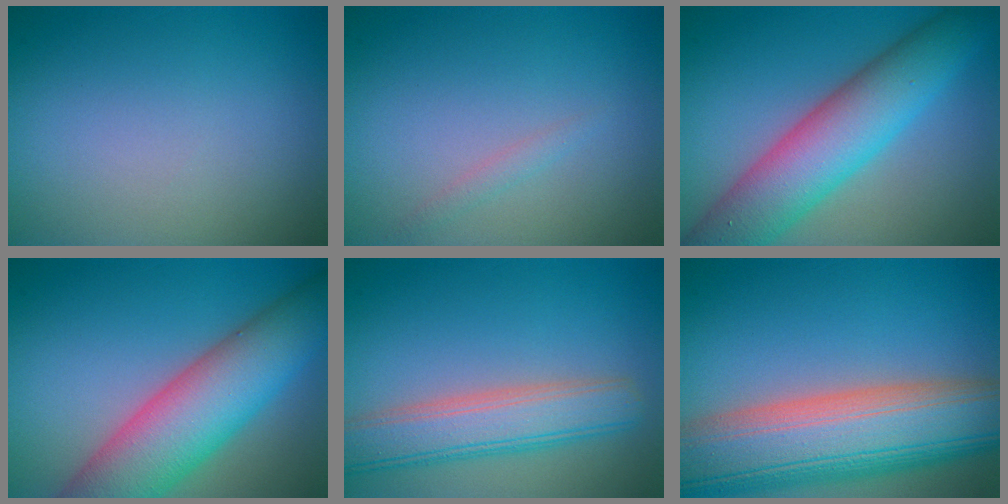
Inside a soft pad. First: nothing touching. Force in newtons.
{"total": 0.8, "press": 0.8, "slide": 0.0}
{"total": 8.9, "press": 8.9, "slide": 0.2}
{"total": 10.3, "press": 10.3, "slide": 0.7}
{"total": 5.9, "press": 5.9, "slide": 0.6}
{"total": 14.4, "press": 14.3, "slide": 1.1}